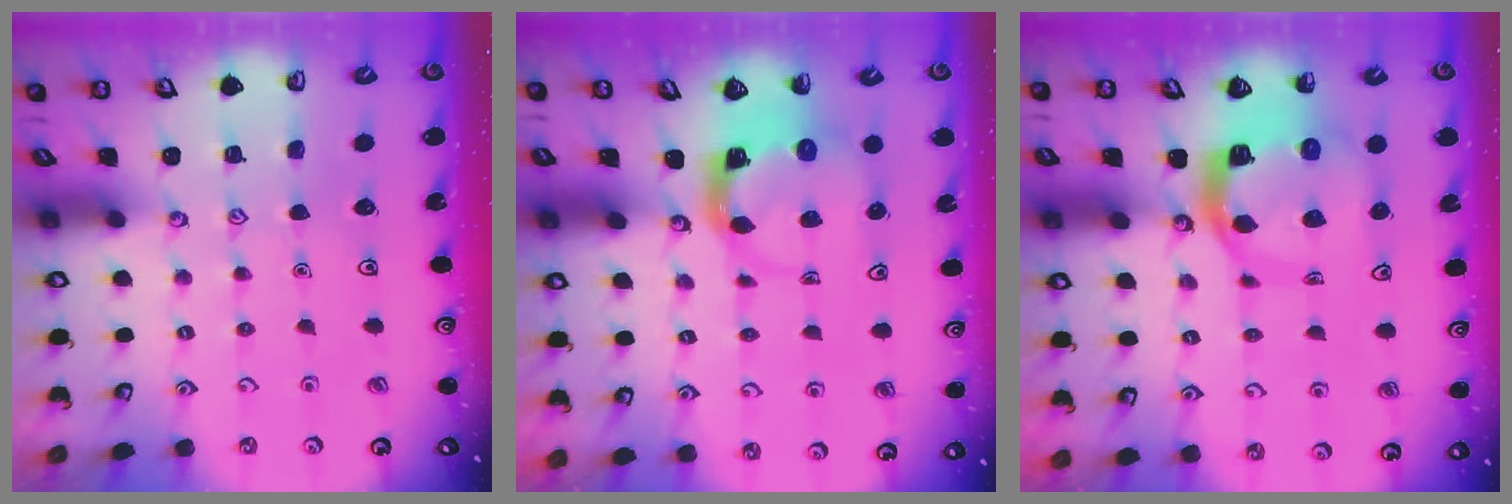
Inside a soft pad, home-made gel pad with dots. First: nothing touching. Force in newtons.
{"total": 3.9, "press": 3.9, "slide": 0.6}
{"total": 10.4, "press": 10.4, "slide": 1.3}